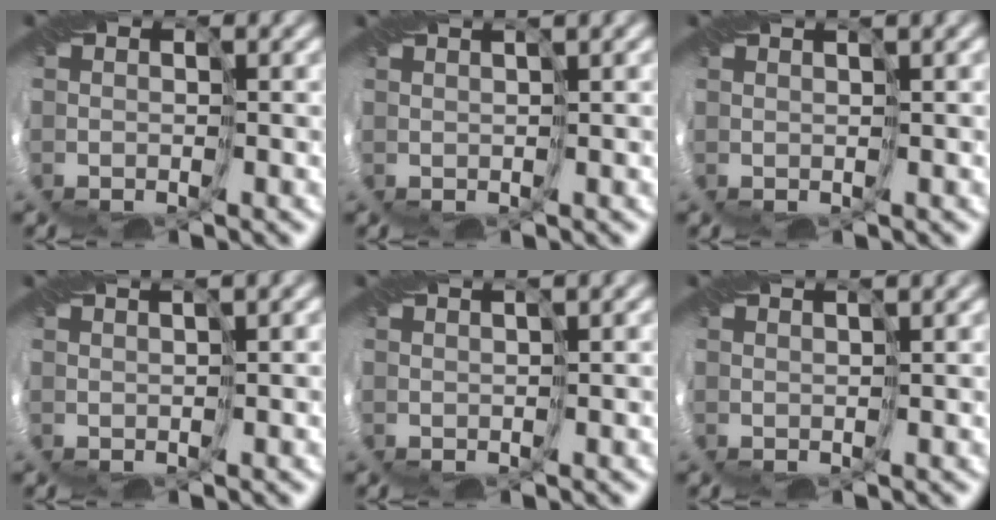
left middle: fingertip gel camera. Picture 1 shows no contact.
{"total": 2.1, "force": [1.4, 0.0, 1.6], "torque": [-0.034, 0.004, 0.024]}
{"total": 1.9, "force": [1.2, 0.0, 1.5], "torque": [-0.031, 0.003, 0.021]}
{"total": 2.4, "force": [1.7, 0.1, 1.8], "torque": [-0.036, 0.005, 0.028]}
{"total": 2.1, "force": [1.5, 0.0, 1.5], "torque": [-0.030, 0.003, 0.024]}
{"total": 2.7, "force": [2.2, 0.3, 1.6], "torque": [-0.023, 0.010, 0.018]}